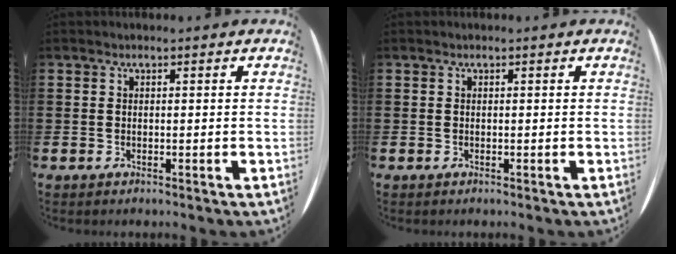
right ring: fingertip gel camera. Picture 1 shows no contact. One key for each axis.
{"total": 0.0}